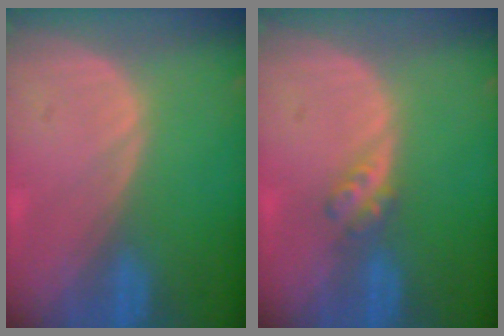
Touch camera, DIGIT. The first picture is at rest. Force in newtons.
{"total": 2.7, "press": 2.3, "slide": 1.3}